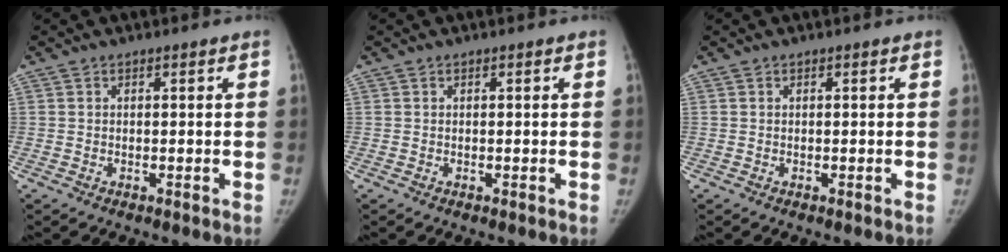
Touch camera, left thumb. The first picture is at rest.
{"total": 0.0}
{"total": 0.0}